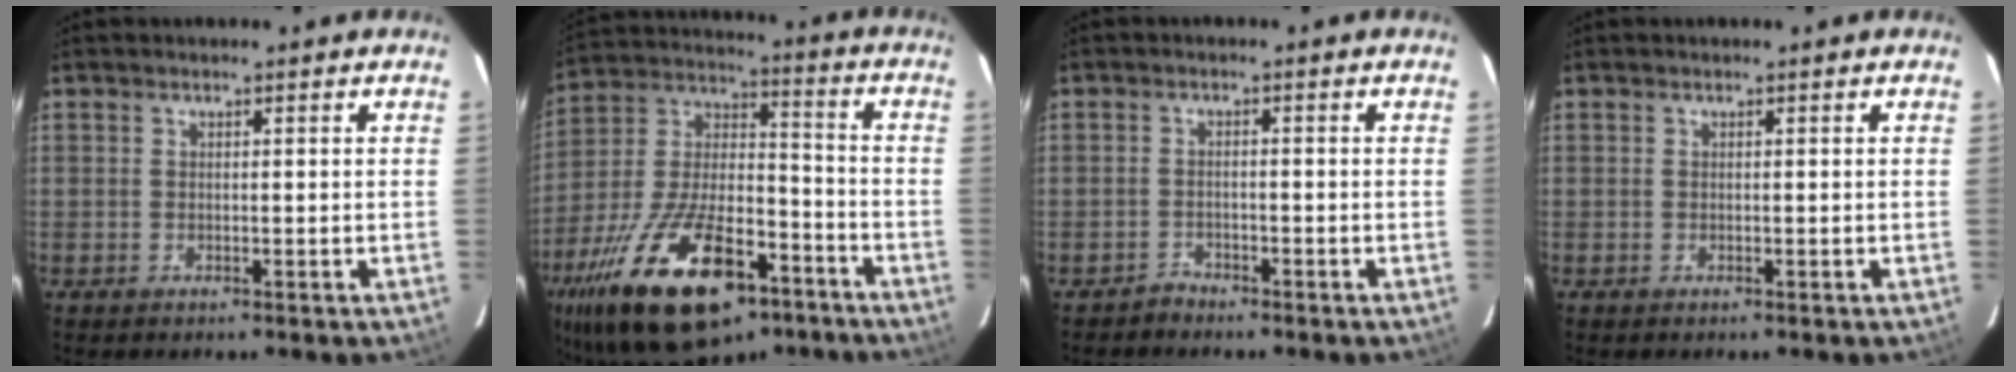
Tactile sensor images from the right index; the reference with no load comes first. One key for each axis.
{"total": 28.1, "fx": -15.8, "fy": 12.6, "fz": 19.6, "tx": -0.388, "ty": -0.014, "tz": -0.255}
{"total": 1.7, "fx": -1.6, "fy": 0.6, "fz": -0.3, "tx": 0.003, "ty": 0.007, "tz": -0.030}
{"total": 0.0}